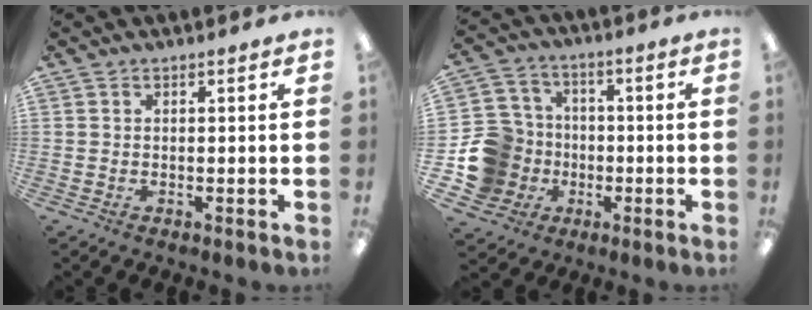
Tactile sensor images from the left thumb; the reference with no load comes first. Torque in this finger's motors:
{"motor_torque": [-0.31, 0.39, -0.02, 0.04, 0.01]}